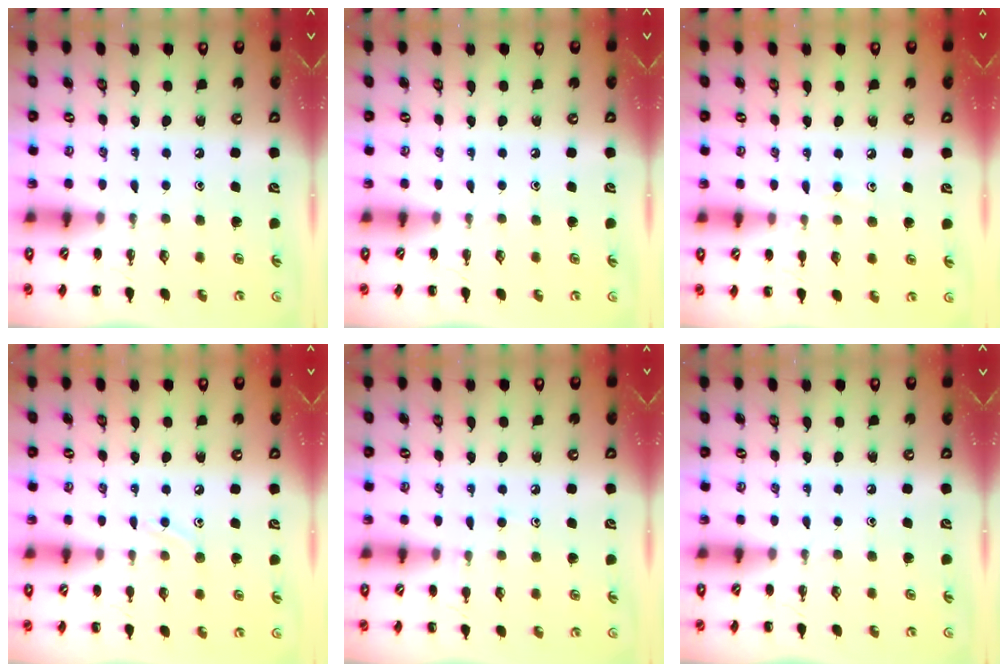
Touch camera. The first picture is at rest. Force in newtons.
{"total": 0.0}
{"total": 7.1, "press": 6.8, "slide": 1.9}
{"total": 7.3, "press": 7.0, "slide": 1.9}
{"total": 6.3, "press": 5.9, "slide": 2.1}
{"total": 0.0}